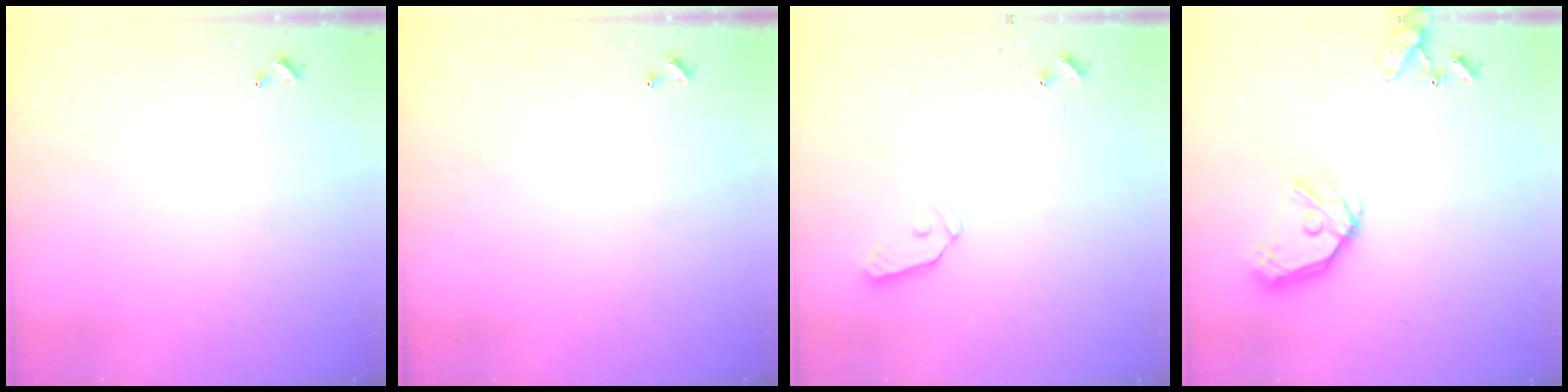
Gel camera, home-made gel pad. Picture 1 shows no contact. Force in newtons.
{"total": 0.0}
{"total": 5.5, "press": 5.5, "slide": 0.2}
{"total": 16.8, "press": 16.6, "slide": 2.9}